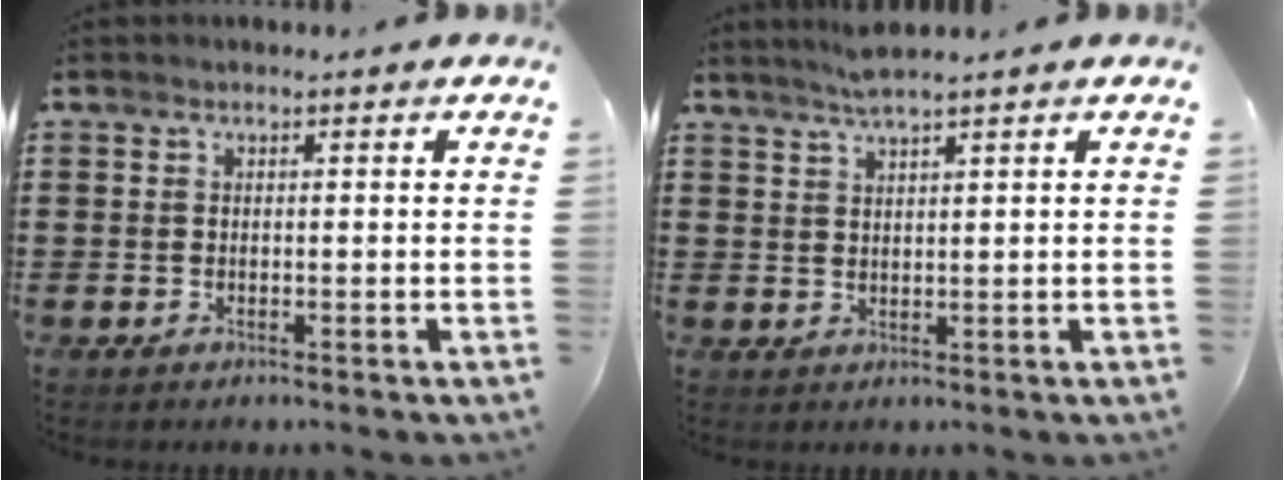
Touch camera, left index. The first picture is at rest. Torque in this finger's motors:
{"motor_torque": [0.61, -0.58, 0.18, 0.07]}